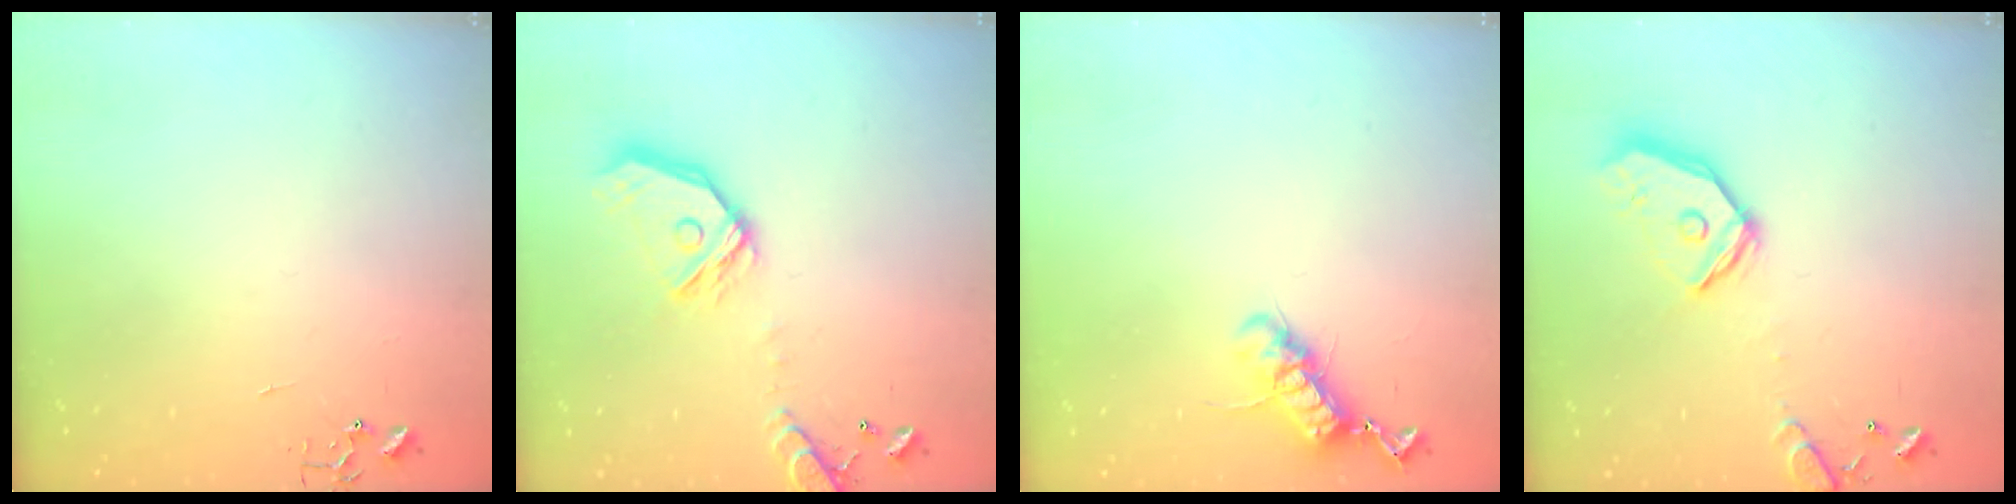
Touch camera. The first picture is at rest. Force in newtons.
{"total": 17.0, "press": 16.8, "slide": 2.7}
{"total": 11.7, "press": 11.7, "slide": 0.9}
{"total": 16.4, "press": 16.2, "slide": 2.5}